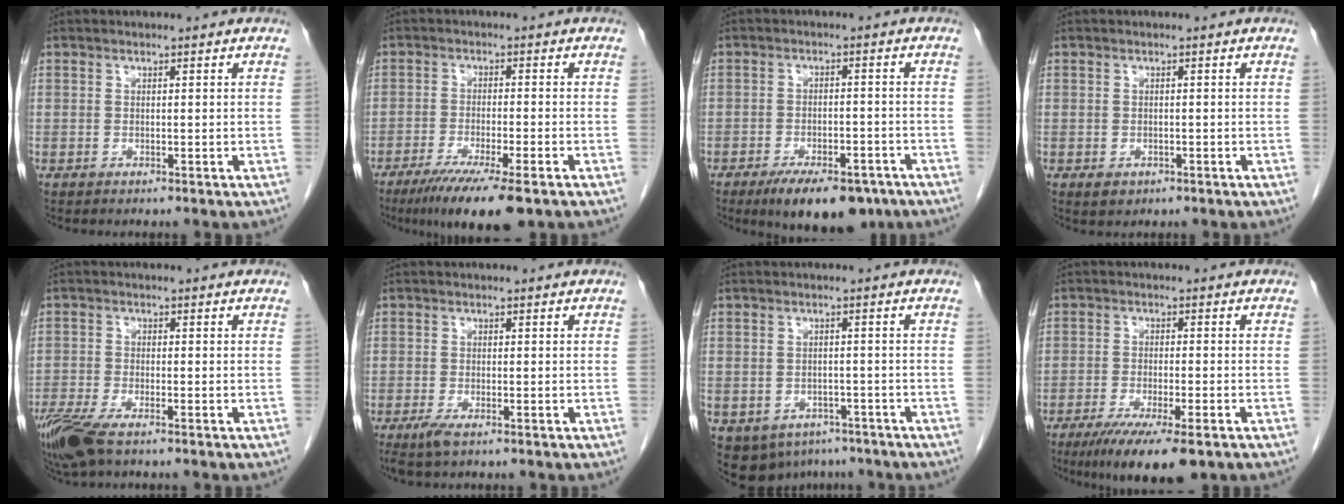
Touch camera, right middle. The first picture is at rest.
{"total": 10.3, "force": [-7.0, 0.7, 7.5], "torque": [-0.117, -0.023, -0.109]}
{"total": 11.1, "force": [-8.0, 4.3, 6.4], "torque": [-0.086, -0.002, -0.119]}
{"total": 1.6, "force": [-0.8, 1.2, 0.8], "torque": [-0.012, 0.001, -0.003]}
{"total": 6.9, "force": [-4.8, 1.8, 4.7], "torque": [-0.096, -0.018, -0.090]}
{"total": 2.3, "force": [-1.4, 0.5, 1.8], "torque": [-0.041, -0.006, -0.028]}
{"total": 10.4, "force": [-5.9, 7.8, 3.3], "torque": [-0.077, 0.001, -0.070]}
{"total": 10.0, "force": [-6.6, 1.5, 7.4], "torque": [-0.115, -0.022, -0.101]}